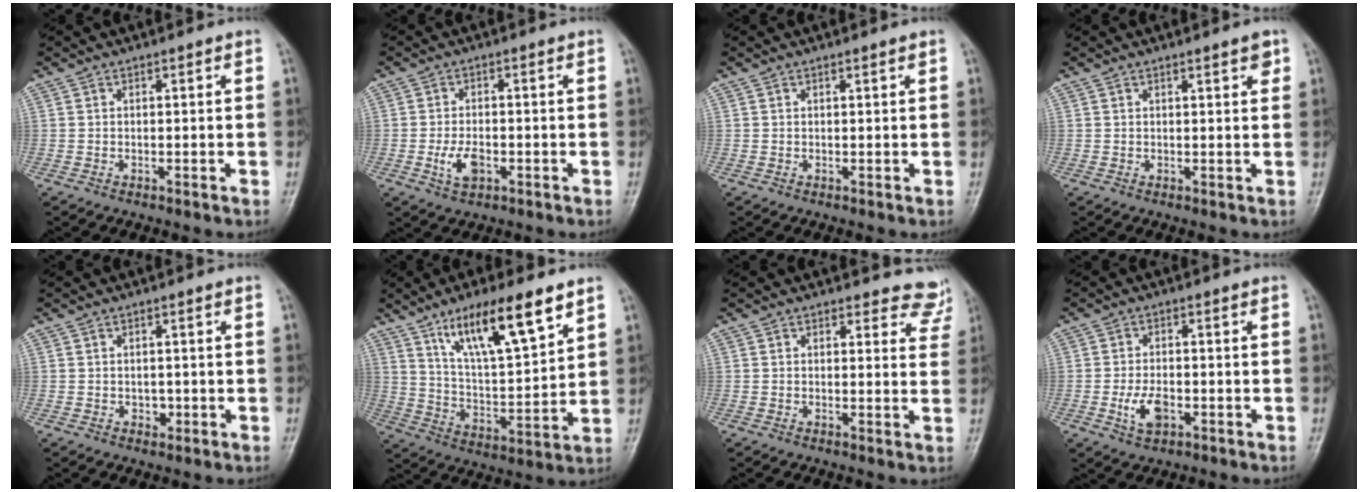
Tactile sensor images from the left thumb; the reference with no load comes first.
{"total": 4.5, "force": [-1.4, 2.6, 3.4], "torque": [-0.063, 0.003, -0.022]}
{"total": 0.6, "force": [0.4, 0.0, 0.4], "torque": [-0.008, -0.001, 0.007]}
{"total": 2.0, "force": [1.3, 0.5, 1.5], "torque": [-0.016, -0.005, 0.015]}
{"total": 1.5, "force": [-0.2, 1.3, 0.8], "torque": [-0.005, 0.002, 0.000]}
{"total": 16.3, "force": [9.8, 4.1, 12.3], "torque": [-0.195, -0.042, 0.182]}
{"total": 6.1, "force": [5.6, 2.5, 0.1], "torque": [0.046, -0.031, 0.036]}
{"total": 5.0, "force": [-1.6, 2.9, 3.8], "torque": [-0.070, 0.005, -0.026]}